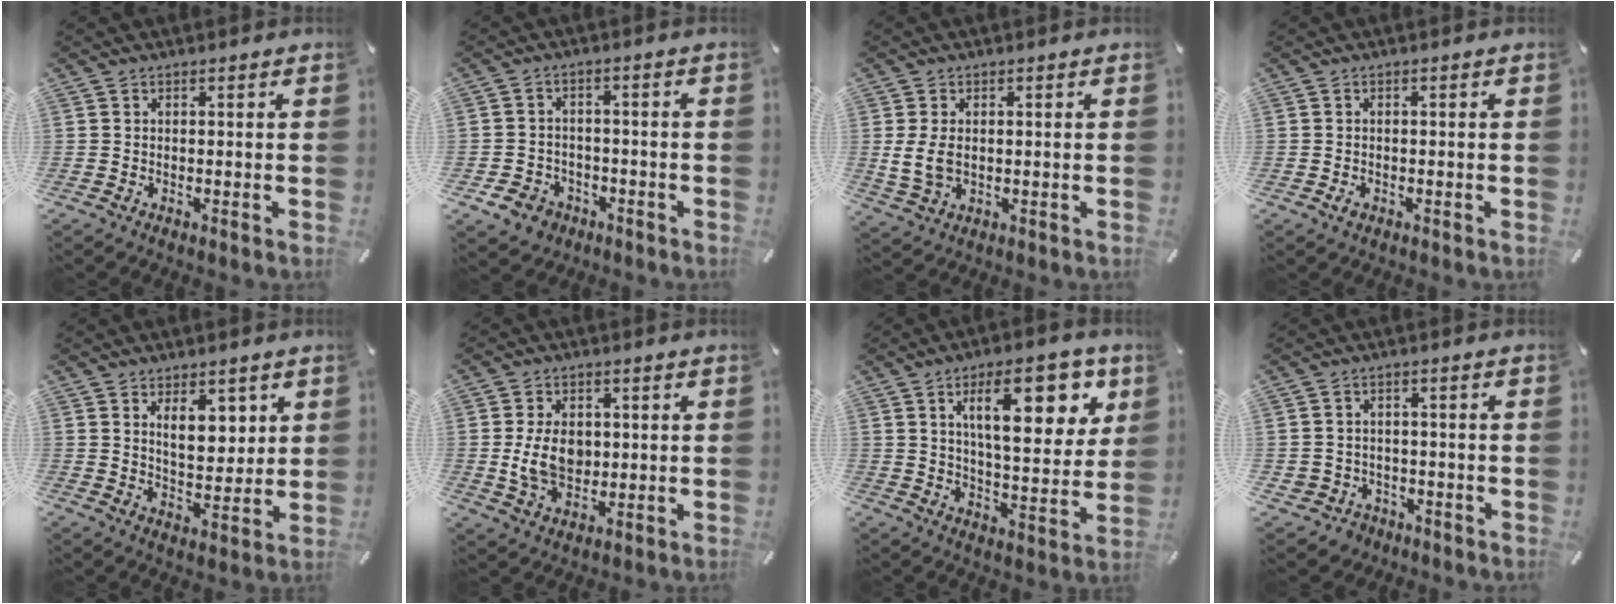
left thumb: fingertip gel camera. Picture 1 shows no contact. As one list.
[{"total": 5.7, "force": [-3.1, 4.6, 1.6], "torque": [-0.035, 0.021, -0.057]}, {"total": 5.5, "force": [0.4, 3.8, 4.0], "torque": [-0.088, 0.000, 0.004]}, {"total": 1.1, "force": [-0.5, 0.7, 0.6], "torque": [-0.011, 0.002, -0.010]}, {"total": 8.8, "force": [4.3, 5.0, 5.8], "torque": [-0.082, -0.014, 0.071]}, {"total": 9.6, "force": [0.3, 7.1, 6.5], "torque": [-0.131, -0.002, 0.003]}, {"total": 19.2, "force": [8.1, 7.7, 15.6], "torque": [-0.236, -0.015, 0.124]}, {"total": 3.9, "force": [-1.8, 3.5, 0.5], "torque": [-0.018, 0.008, -0.035]}]